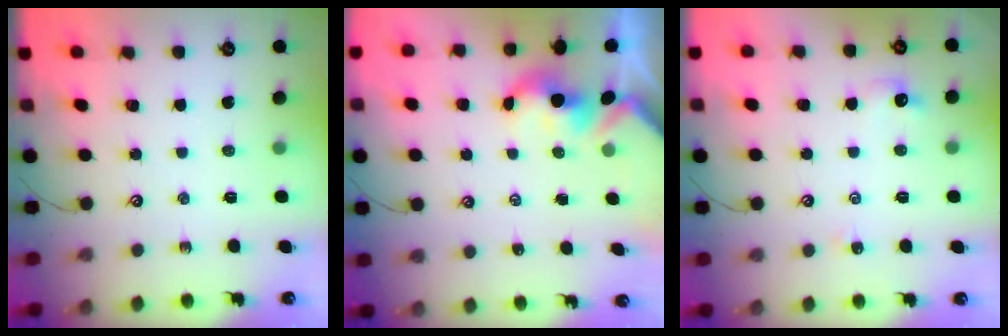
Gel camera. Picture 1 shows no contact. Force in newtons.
{"total": 1.7, "press": 1.7, "slide": 0.2}
{"total": 1.9, "press": 1.8, "slide": 0.6}